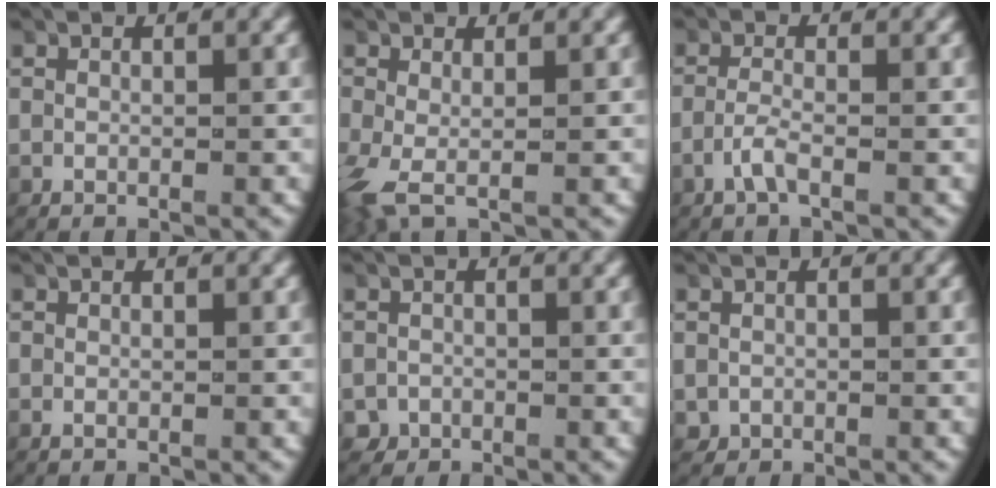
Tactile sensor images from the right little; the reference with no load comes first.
{"total": 2.1, "force": [-0.5, 1.0, 1.7], "torque": [-0.064, -0.018, -0.001]}
{"total": 1.7, "force": [-1.4, 0.2, 1.0], "torque": [-0.029, -0.009, -0.025]}
{"total": 0.0}
{"total": 2.2, "force": [-0.7, 2.1, 0.2], "torque": [-0.014, -0.019, -0.006]}
{"total": 1.3, "force": [-0.1, 1.3, 0.1], "torque": [-0.011, -0.009, 0.005]}